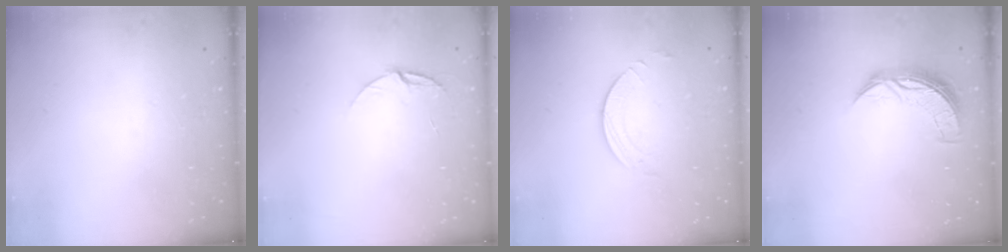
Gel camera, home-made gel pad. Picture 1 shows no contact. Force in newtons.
{"total": 5.7, "press": 5.7, "slide": 0.6}
{"total": 2.7, "press": 2.7, "slide": 0.2}
{"total": 7.5, "press": 7.5, "slide": 0.4}